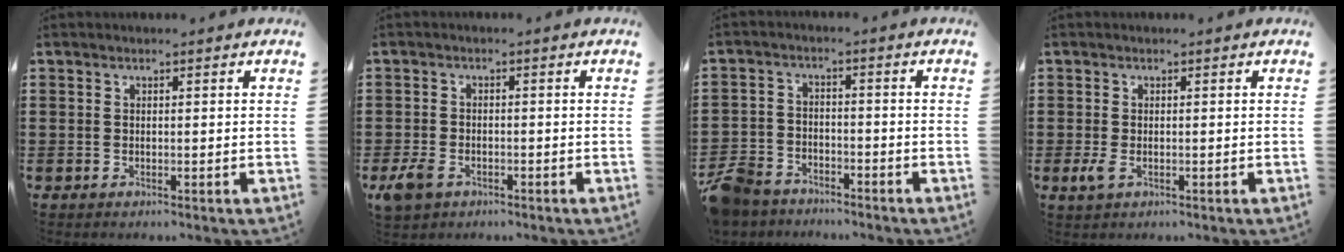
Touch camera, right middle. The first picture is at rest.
{"total": 3.0, "force": [-1.8, 1.6, 1.7], "torque": [-0.059, -0.008, -0.043]}
{"total": 6.8, "force": [-6.1, 2.6, 1.5], "torque": [-0.056, 0.008, -0.130]}
{"total": 1.8, "force": [-0.4, 0.8, 1.6], "torque": [-0.045, -0.007, -0.012]}